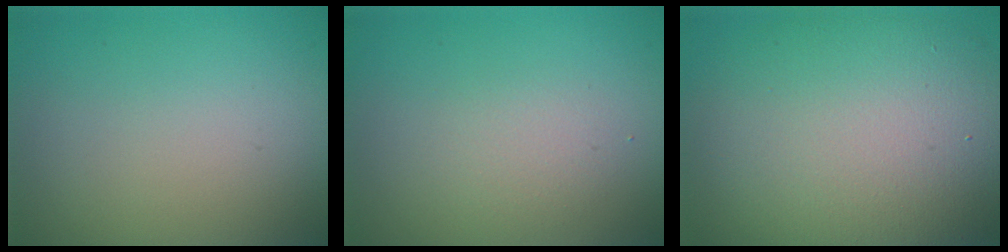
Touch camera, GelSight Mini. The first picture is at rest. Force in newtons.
{"total": 1.6, "press": 1.6, "slide": 0.2}
{"total": 13.0, "press": 13.0, "slide": 0.6}